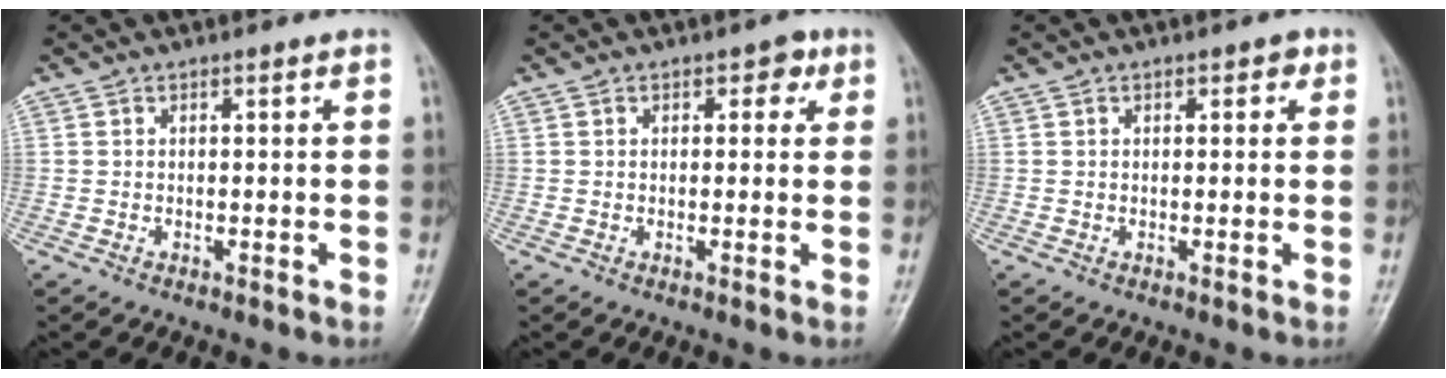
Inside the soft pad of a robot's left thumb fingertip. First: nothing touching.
{"total": 2.8, "force": [1.2, 1.9, 1.8], "torque": [-0.003, 0.001, 0.010]}
{"total": 1.9, "force": [0.8, 1.2, 1.2], "torque": [-0.003, 0.001, 0.007]}